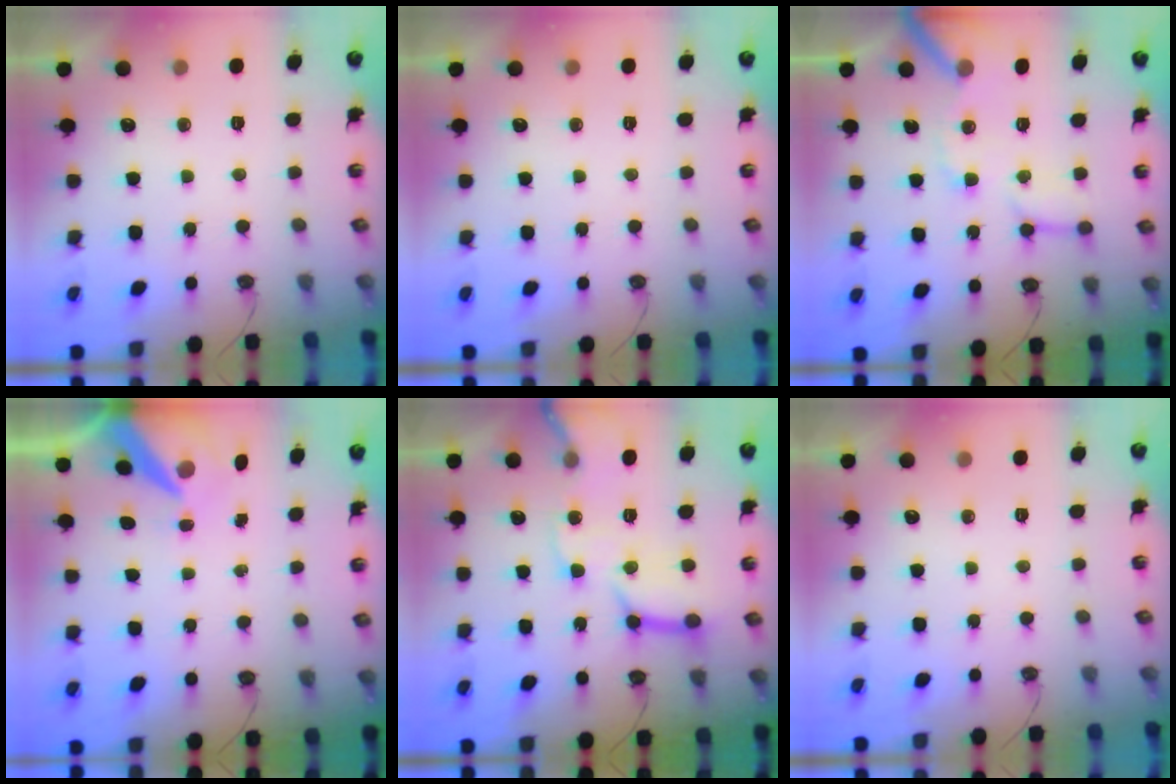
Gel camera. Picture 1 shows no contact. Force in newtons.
{"total": 0.0}
{"total": 11.1, "press": 11.0, "slide": 1.7}
{"total": 8.4, "press": 8.3, "slide": 1.2}
{"total": 16.6, "press": 16.4, "slide": 2.1}
{"total": 0.0}